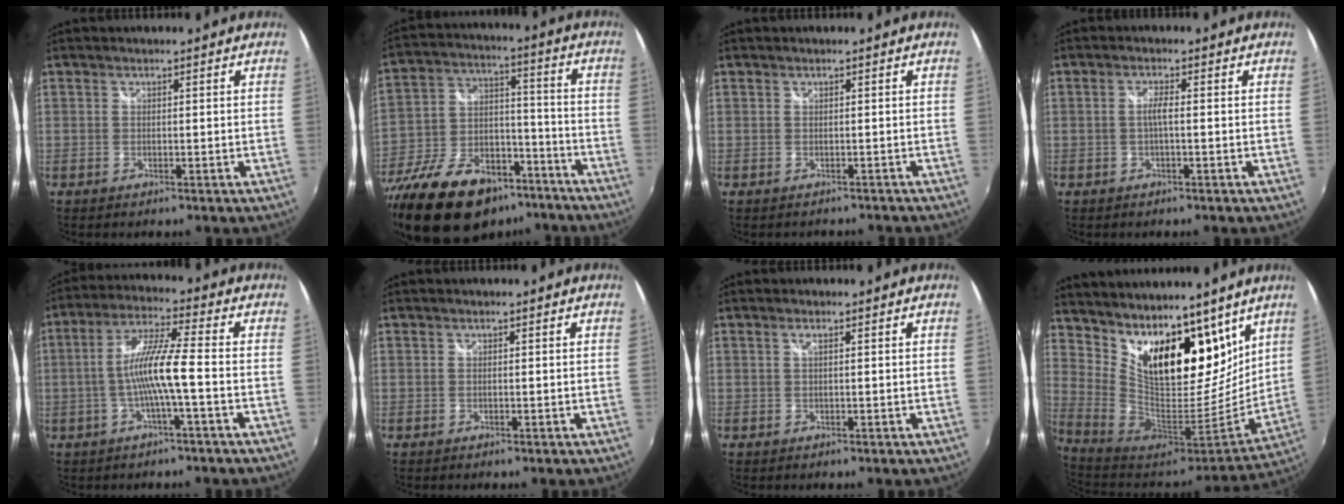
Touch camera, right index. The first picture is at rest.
{"total": 27.7, "force": [-18.6, 14.7, 14.3], "torque": [-0.307, 0.003, -0.279]}
{"total": 1.2, "force": [-0.9, 0.9, 0.0], "torque": [0.000, 0.000, -0.007]}
{"total": 1.7, "force": [-0.3, -0.1, 1.7], "torque": [-0.030, 0.001, -0.008]}
{"total": 9.0, "force": [-2.3, -0.1, 8.7], "torque": [-0.177, 0.006, -0.040]}
{"total": 0.0}
{"total": 0.6, "force": [0.2, -0.1, 0.6], "torque": [-0.010, 0.001, 0.004]}
{"total": 20.3, "force": [13.4, 9.2, 12.2], "torque": [-0.212, -0.004, 0.245]}